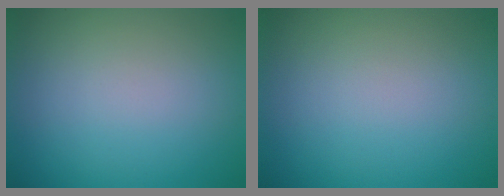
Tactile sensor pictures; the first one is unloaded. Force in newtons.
{"total": 0.0}